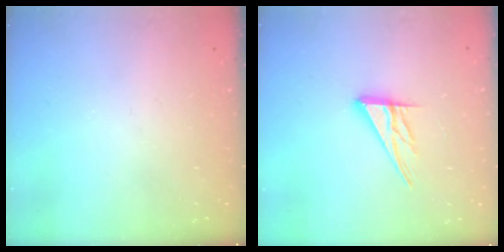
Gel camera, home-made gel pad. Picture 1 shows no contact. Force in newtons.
{"total": 11.6, "press": 11.5, "slide": 1.0}